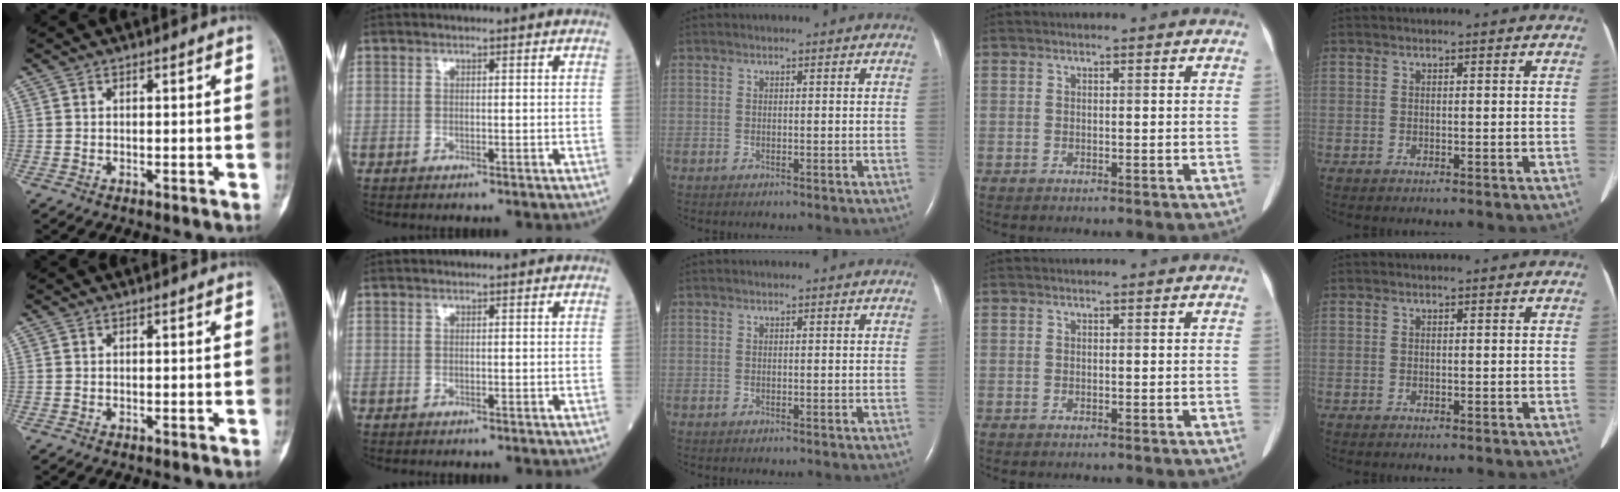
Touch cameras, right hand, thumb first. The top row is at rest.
{}